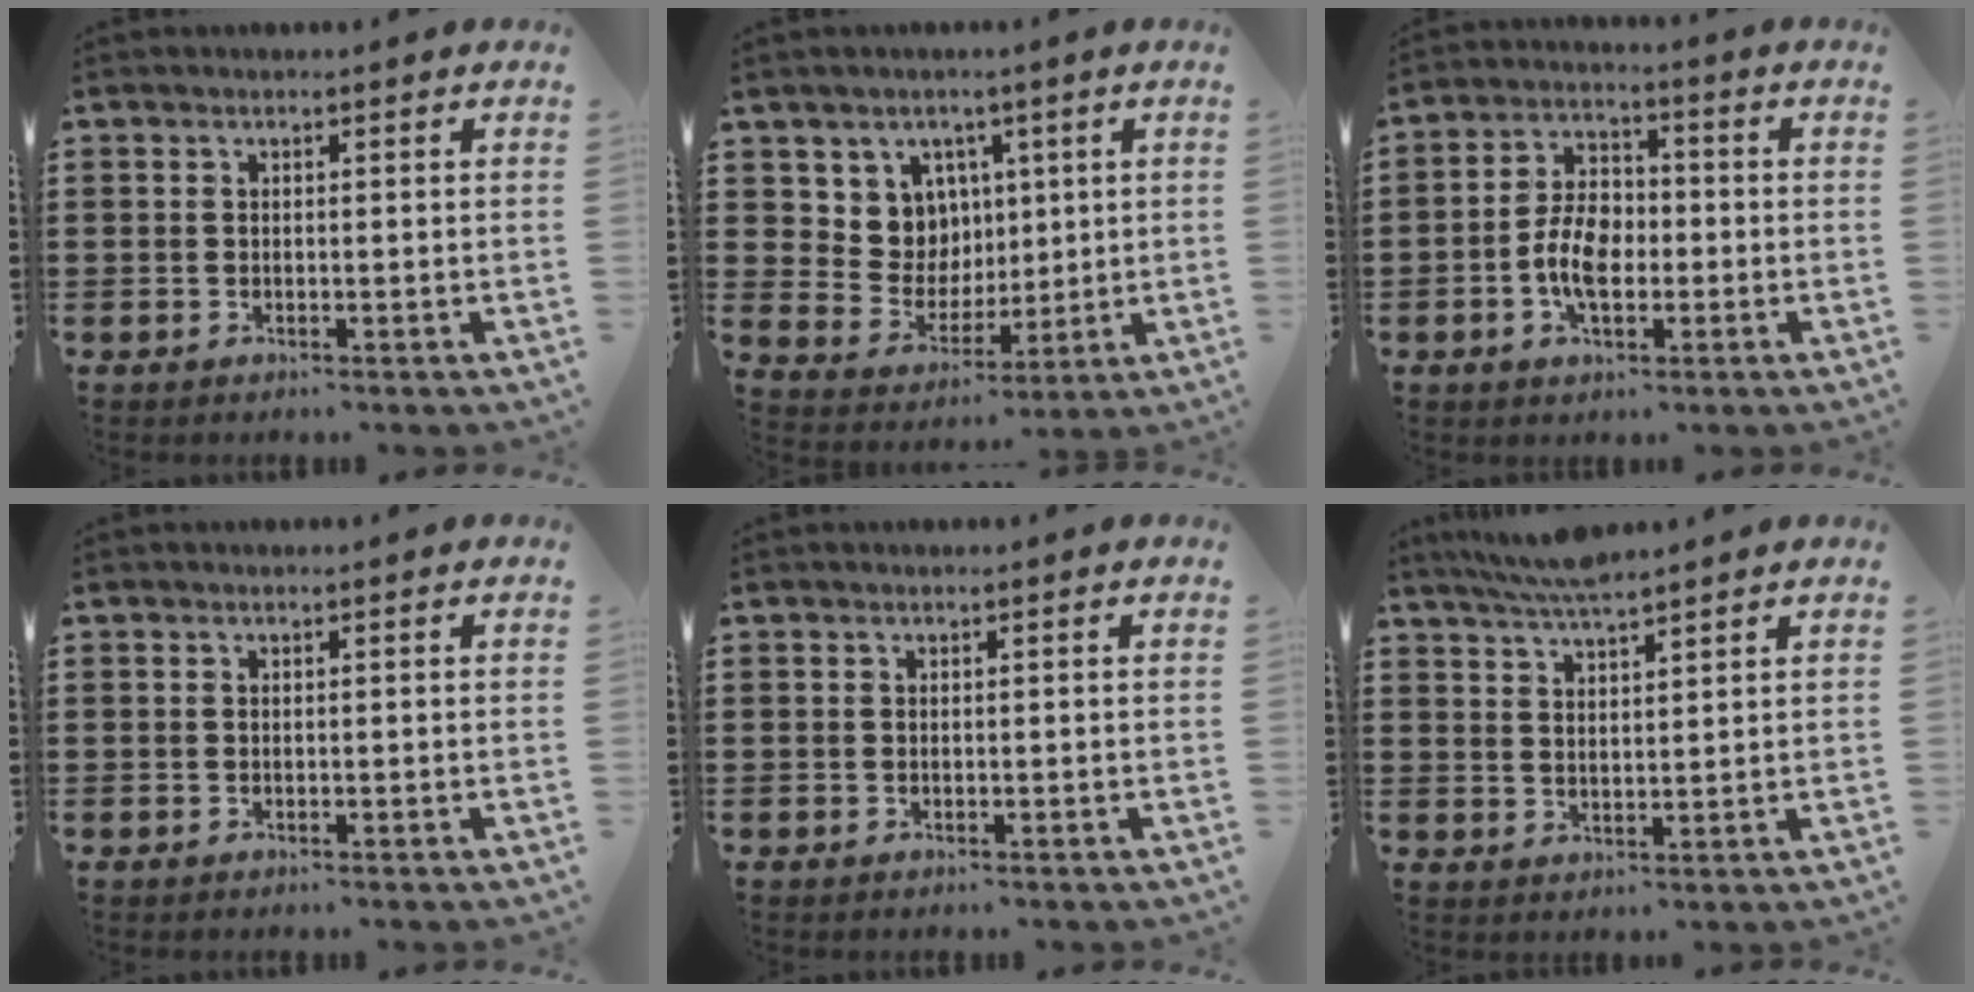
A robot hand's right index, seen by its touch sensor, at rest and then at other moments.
{"total": 7.9, "force": [3.0, 7.2, 1.4], "torque": [-0.061, -0.011, 0.061]}
{"total": 7.3, "force": [-1.6, 4.4, 5.5], "torque": [-0.120, 0.008, -0.033]}
{"total": 0.0}
{"total": 0.0}
{"total": 4.4, "force": [4.0, 0.2, 2.0], "torque": [-0.049, -0.004, 0.072]}